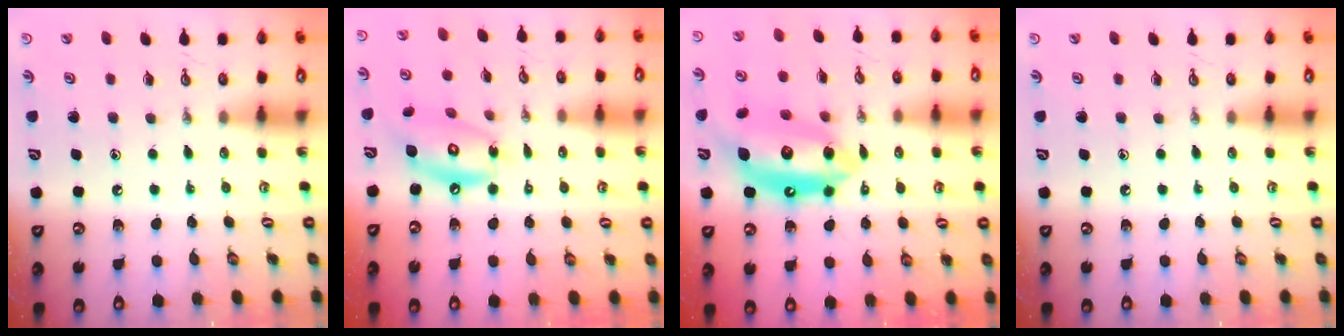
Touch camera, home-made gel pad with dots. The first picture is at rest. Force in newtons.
{"total": 13.3, "press": 13.2, "slide": 1.2}
{"total": 16.6, "press": 16.5, "slide": 1.6}
{"total": 0.0}